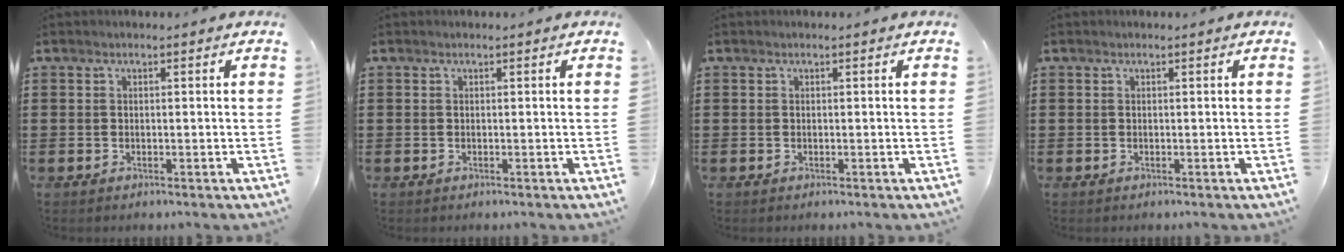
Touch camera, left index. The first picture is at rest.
{"total": 0.0}
{"total": 0.0}
{"total": 0.0}